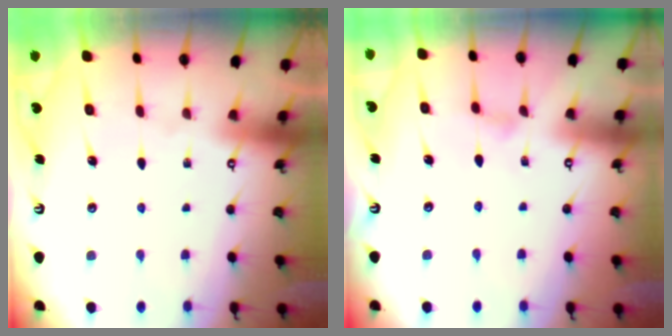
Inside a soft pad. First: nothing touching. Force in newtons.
{"total": 0.8, "press": 0.8, "slide": 0.2}